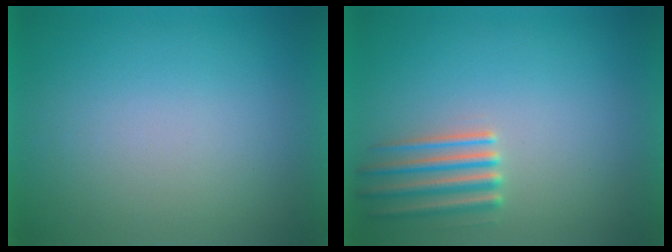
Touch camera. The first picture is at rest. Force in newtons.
{"total": 3.8}